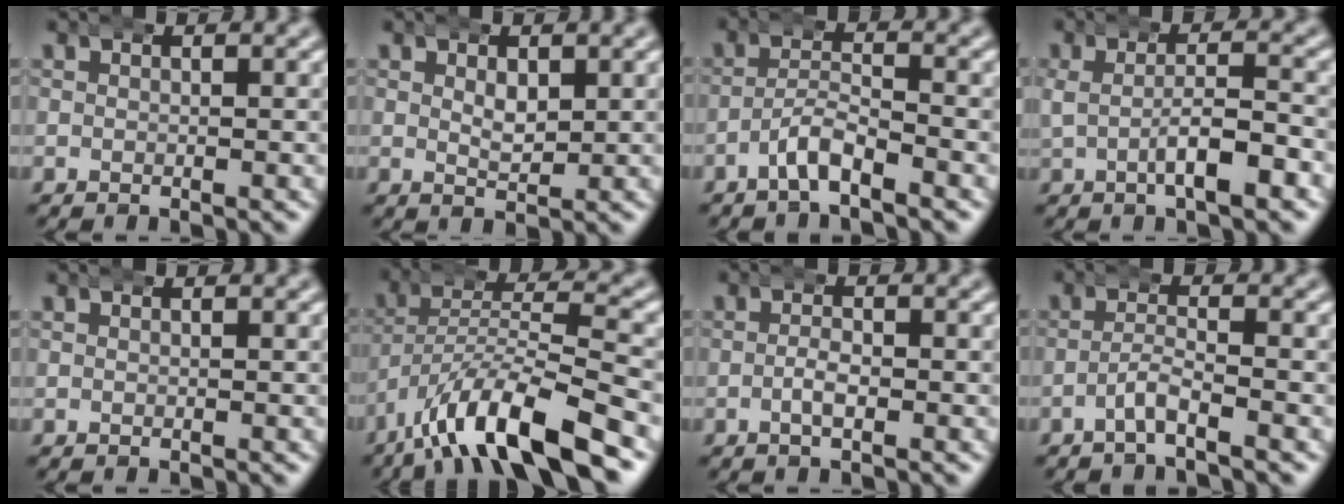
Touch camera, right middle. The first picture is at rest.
{"total": 2.1, "force": [0.8, 1.1, 1.6], "torque": [-0.024, -0.010, 0.019]}
{"total": 3.0, "force": [-2.4, 0.9, 1.5], "torque": [-0.017, 0.008, -0.053]}
{"total": 4.0, "force": [-0.8, 1.7, 3.5], "torque": [-0.052, 0.007, -0.016]}
{"total": 0.0}
{"total": 8.3, "force": [-4.8, 2.9, 6.0], "torque": [-0.110, -0.013, -0.078]}
{"total": 1.9, "force": [-1.1, 0.5, 1.4], "torque": [-0.021, -0.002, -0.023]}
{"total": 2.2, "force": [-1.8, -0.1, 1.3], "torque": [-0.018, 0.006, -0.037]}